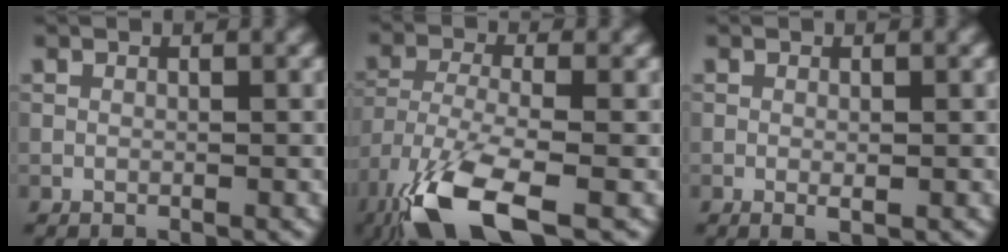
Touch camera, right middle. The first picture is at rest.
{"total": 9.8, "force": [-5.9, 3.3, 7.1], "torque": [-0.159, -0.025, -0.119]}
{"total": 0.8, "force": [-0.1, 0.2, 0.8], "torque": [-0.013, -0.003, -0.001]}